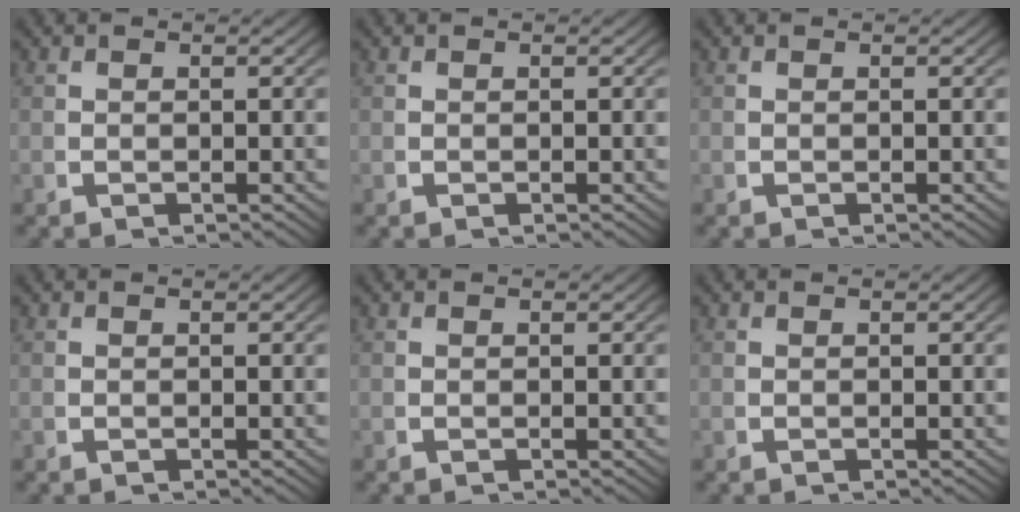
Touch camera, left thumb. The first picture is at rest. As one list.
[{"total": 0.0}, {"total": 0.0}, {"total": 0.0}, {"total": 0.0}, {"total": 0.0}]